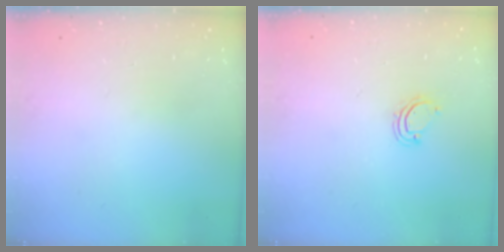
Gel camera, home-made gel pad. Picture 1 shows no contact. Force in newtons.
{"total": 4.3, "press": 4.3, "slide": 0.5}